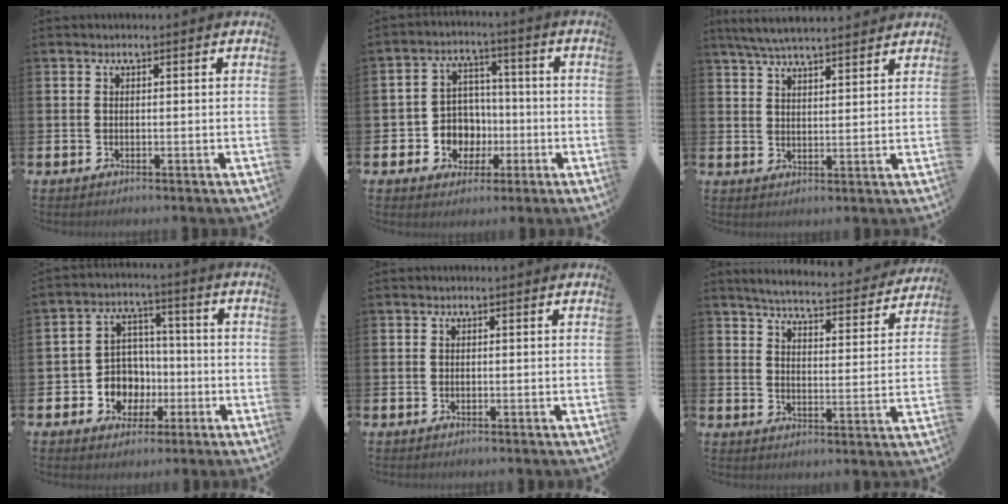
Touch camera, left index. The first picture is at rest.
{"total": 6.2, "force": [-0.9, 6.0, 1.3], "torque": [-0.043, 0.006, -0.015]}
{"total": 5.9, "force": [5.6, 0.6, 1.8], "torque": [-0.052, -0.018, 0.102]}
{"total": 6.6, "force": [-1.0, 6.4, 1.5], "torque": [-0.061, 0.006, -0.017]}
{"total": 0.0}
{"total": 5.2, "force": [5.0, 0.5, 1.5], "torque": [-0.044, -0.038, 0.080]}